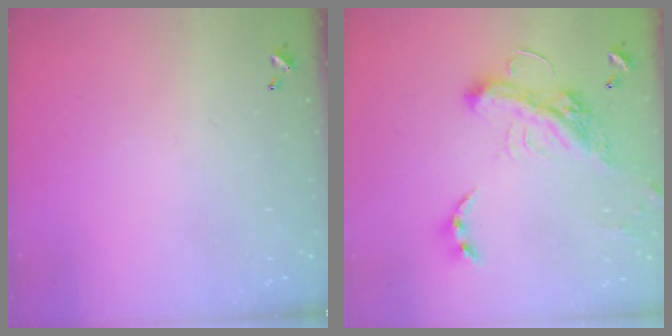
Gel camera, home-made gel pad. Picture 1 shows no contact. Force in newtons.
{"total": 7.8, "press": 7.6, "slide": 1.9}